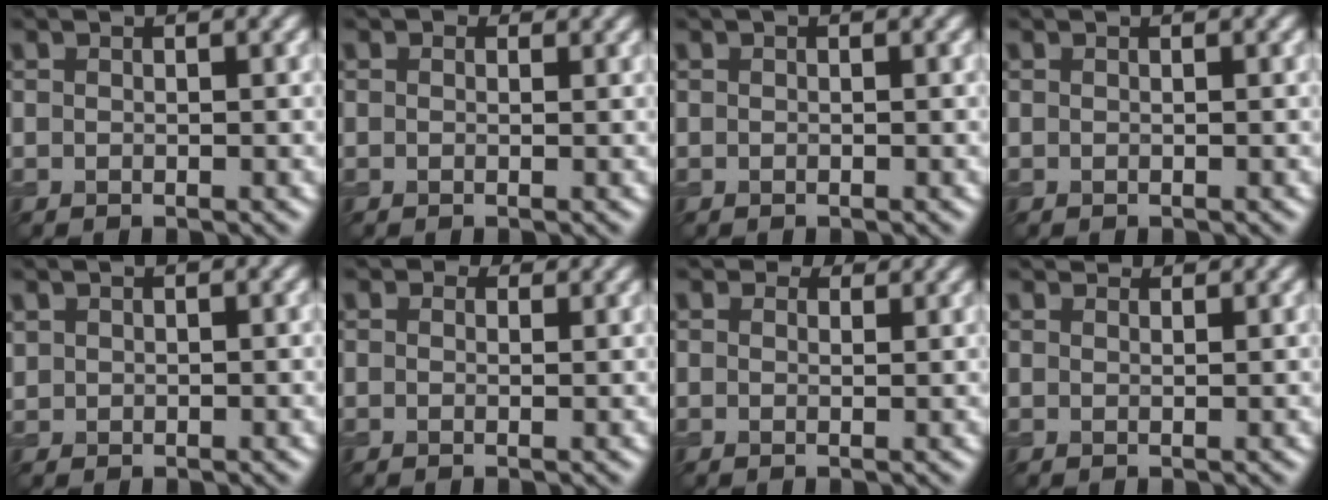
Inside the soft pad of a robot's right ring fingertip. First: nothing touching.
{"total": 0.6, "force": [0.3, 0.5, 0.3], "torque": [-0.001, -0.005, -0.003]}
{"total": 0.0}
{"total": 0.0}
{"total": 0.7, "force": [0.5, 0.5, 0.0], "torque": [-0.001, -0.001, 0.014]}
{"total": 1.3, "force": [0.8, 0.8, 0.5], "torque": [-0.007, -0.003, 0.002]}
{"total": 1.8, "force": [1.4, 0.9, 0.7], "torque": [-0.014, -0.003, 0.011]}
{"total": 2.4, "force": [2.1, 0.7, 0.7], "torque": [-0.015, -0.001, 0.028]}